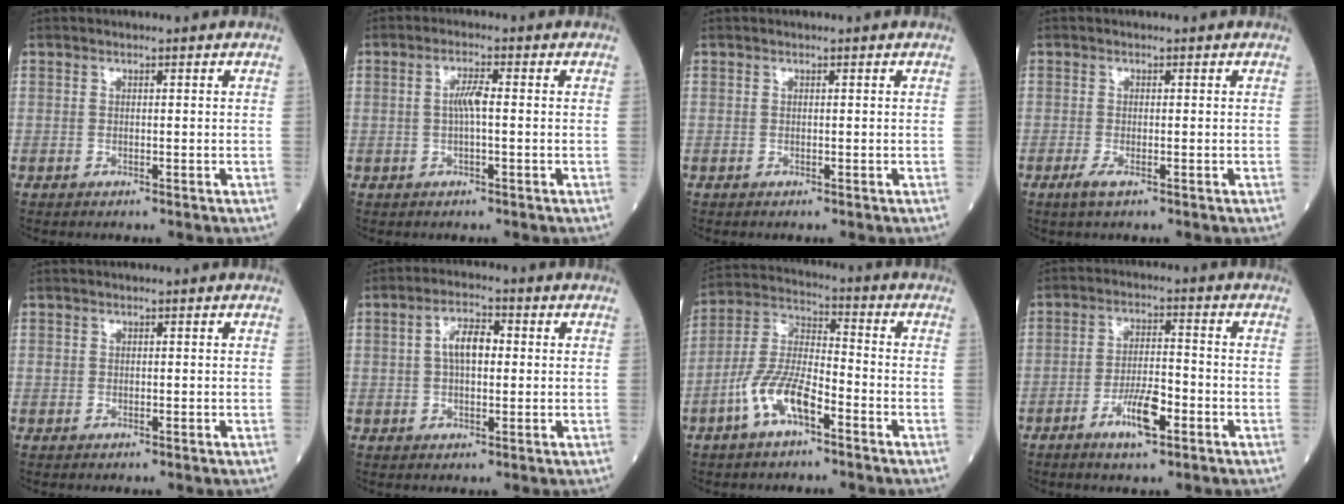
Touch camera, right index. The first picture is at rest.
{"total": 3.0, "force": [0.0, 0.4, 3.0], "torque": [-0.060, 0.005, 0.000]}
{"total": 0.0}
{"total": 1.7, "force": [-1.0, 0.3, 1.4], "torque": [-0.029, -0.004, -0.019]}
{"total": 0.5, "force": [0.1, 0.5, 0.1], "torque": [0.003, 0.005, 0.000]}
{"total": 5.3, "force": [0.6, 2.4, 4.7], "torque": [-0.090, 0.014, 0.008]}
{"total": 9.7, "force": [-4.9, 3.1, 7.8], "torque": [-0.170, 0.009, -0.097]}
{"total": 6.5, "force": [-3.3, 1.5, 5.4], "torque": [-0.102, -0.001, -0.058]}